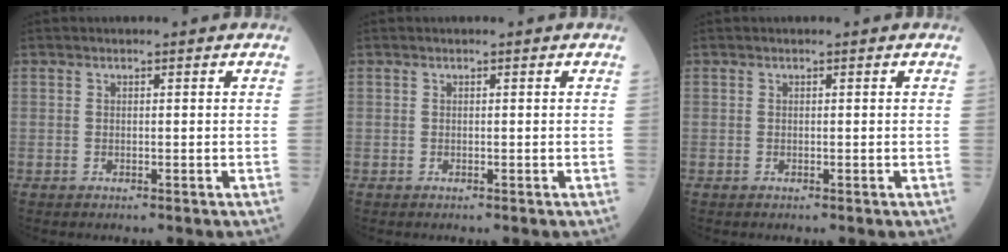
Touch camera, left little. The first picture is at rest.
{"total": 0.0}
{"total": 0.0}